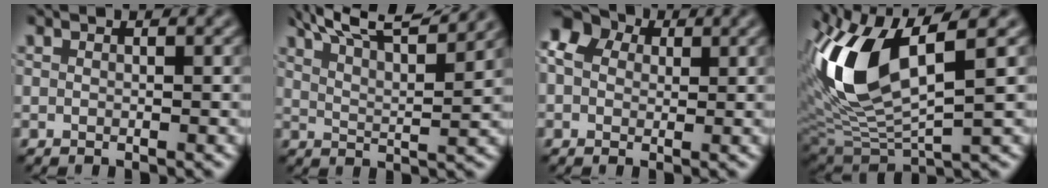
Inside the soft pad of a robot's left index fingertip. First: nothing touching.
{"total": 12.2, "force": [9.5, 3.3, 6.8], "torque": [-0.092, 0.028, 0.103]}
{"total": 6.2, "force": [1.9, 4.9, 3.2], "torque": [-0.060, 0.029, -0.004]}
{"total": 11.1, "force": [3.5, 4.5, 9.6], "torque": [-0.213, 0.000, 0.067]}